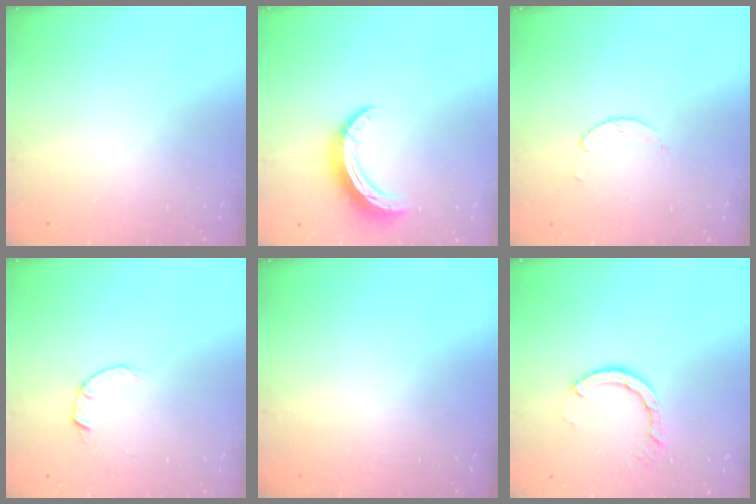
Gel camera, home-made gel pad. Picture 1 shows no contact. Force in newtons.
{"total": 9.9, "press": 9.9, "slide": 0.5}
{"total": 2.3, "press": 2.3, "slide": 0.3}
{"total": 2.0, "press": 2.0, "slide": 0.3}
{"total": 0.0}
{"total": 3.9, "press": 3.9, "slide": 0.4}